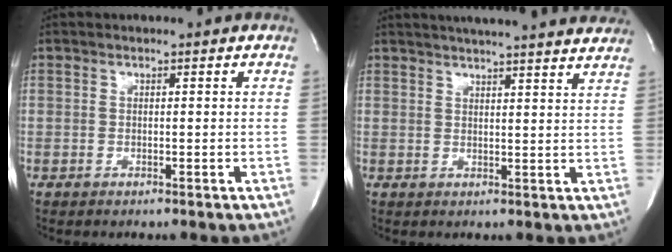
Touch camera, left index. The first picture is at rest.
{"total": 20.1, "force": [18.3, 0.9, 8.1], "torque": [-0.126, 0.004, 0.226]}